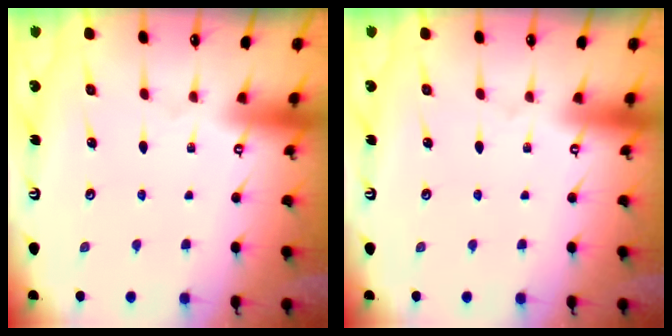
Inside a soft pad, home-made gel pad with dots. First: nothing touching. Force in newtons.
{"total": 0.0}